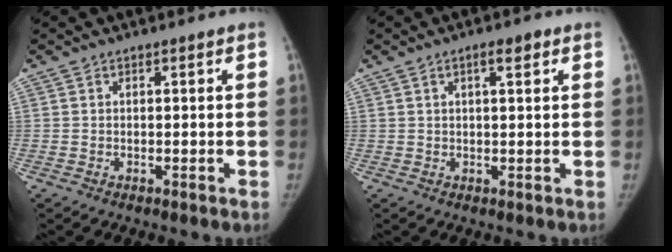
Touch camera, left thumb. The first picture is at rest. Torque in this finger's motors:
{"motor_torque": [-0.42, -0.17, 0.36, 0.35, 0.09]}